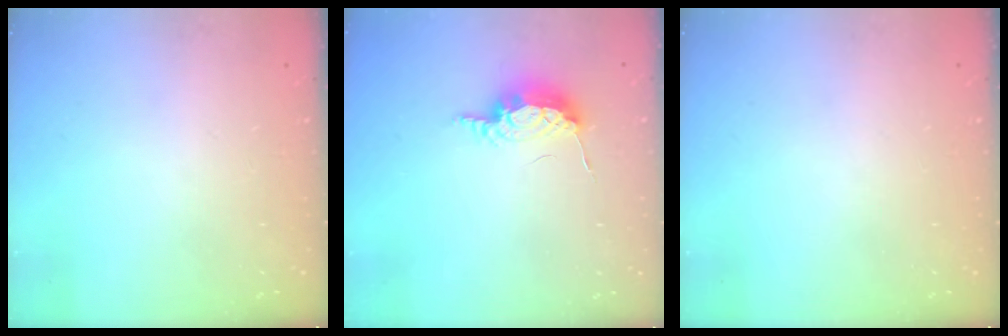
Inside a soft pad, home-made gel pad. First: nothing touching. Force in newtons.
{"total": 7.6, "press": 7.6, "slide": 0.2}
{"total": 0.0}